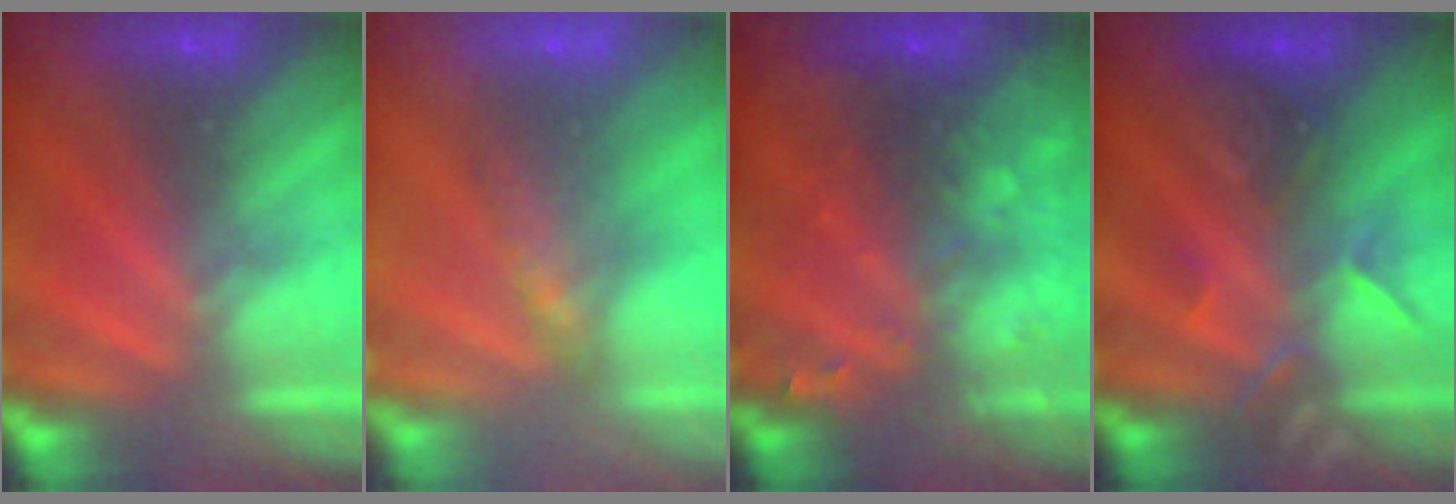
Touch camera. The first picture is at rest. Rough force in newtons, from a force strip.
{"total": 9.1}
{"total": 9.8}
{"total": 2.4}